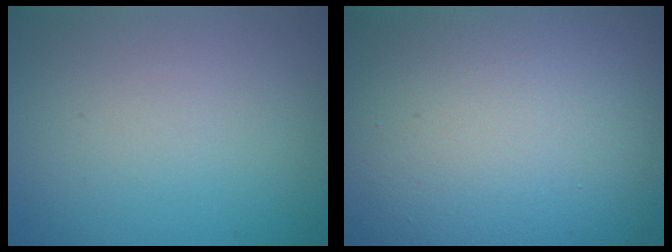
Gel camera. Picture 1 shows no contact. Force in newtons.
{"total": 17.8, "press": 17.8, "slide": 0.6}